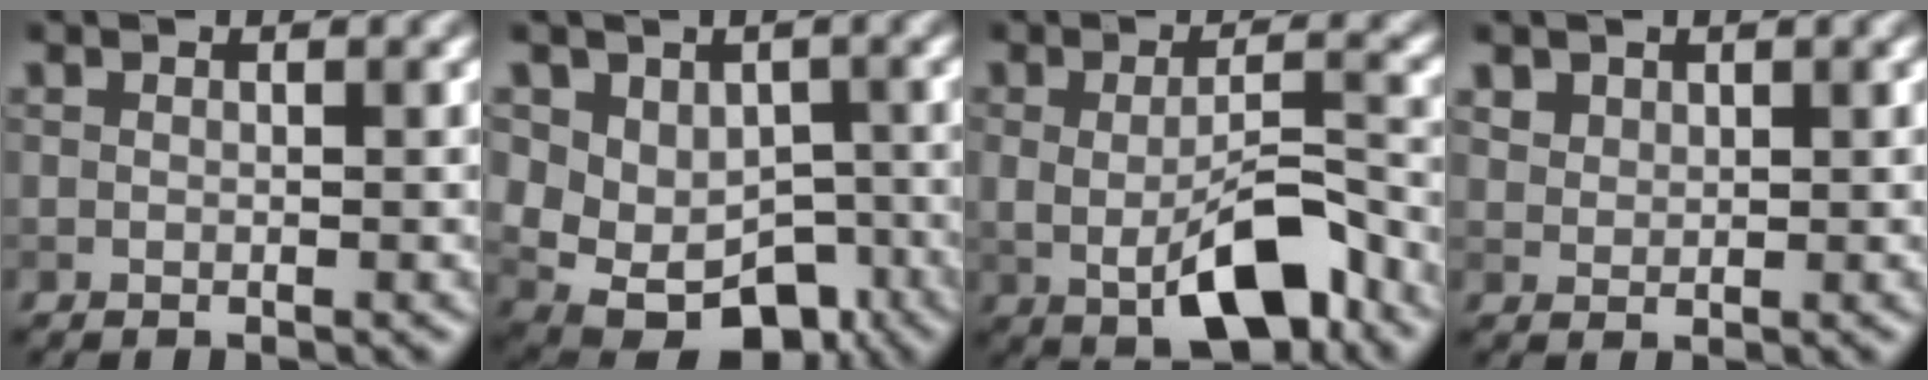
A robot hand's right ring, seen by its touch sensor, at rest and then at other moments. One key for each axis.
{"total": 6.4, "fx": -0.4, "fy": 5.2, "fz": 3.7, "tx": -0.036, "ty": -0.010, "tz": 0.001}
{"total": 6.9, "fx": -1.9, "fy": 2.7, "fz": 6.0, "tx": -0.106, "ty": -0.005, "tz": -0.029}
{"total": 1.3, "fx": 0.9, "fy": 0.9, "fz": 0.2, "tx": -0.007, "ty": -0.006, "tz": 0.025}